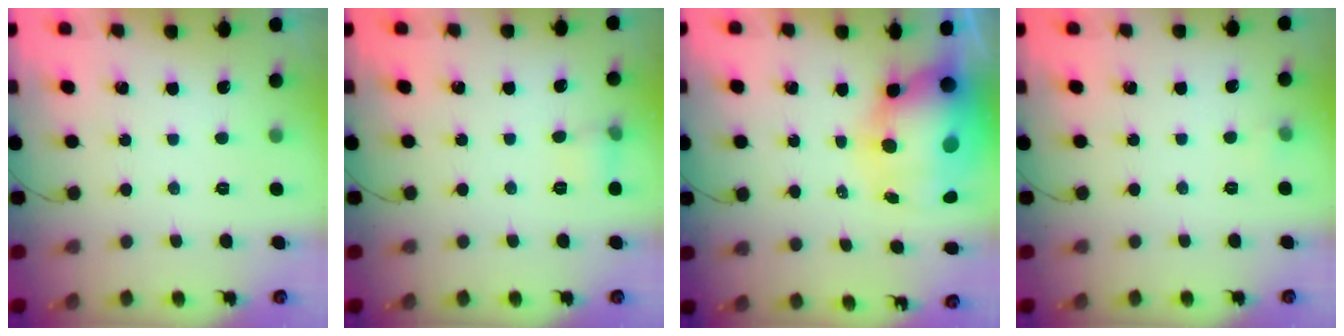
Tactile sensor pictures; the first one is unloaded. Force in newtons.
{"total": 6.0, "press": 5.6, "slide": 2.0}
{"total": 15.5, "press": 15.0, "slide": 4.2}
{"total": 3.0, "press": 2.8, "slide": 1.1}